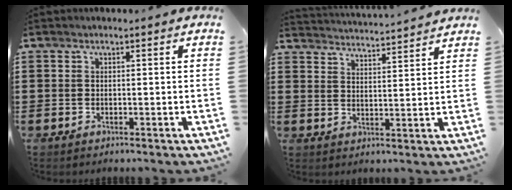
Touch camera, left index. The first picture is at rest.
{"total": 3.2, "force": [3.1, -0.8, -0.1], "torque": [-0.013, -0.026, 0.052]}